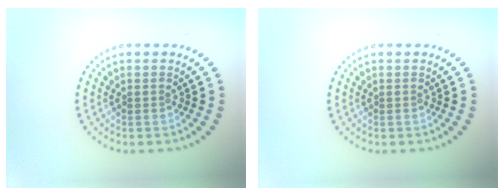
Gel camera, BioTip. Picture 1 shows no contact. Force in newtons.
{"total": 0.0}